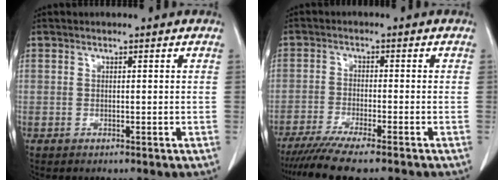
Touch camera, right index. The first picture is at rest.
{"total": 9.6, "force": [-8.0, 0.1, 5.2], "torque": [-0.071, -0.021, -0.125]}